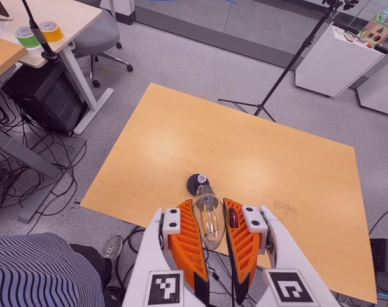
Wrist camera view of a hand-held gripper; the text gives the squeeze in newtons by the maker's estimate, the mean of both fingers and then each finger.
{"total": 19.2, "left": 23.9, "right": 14.4}